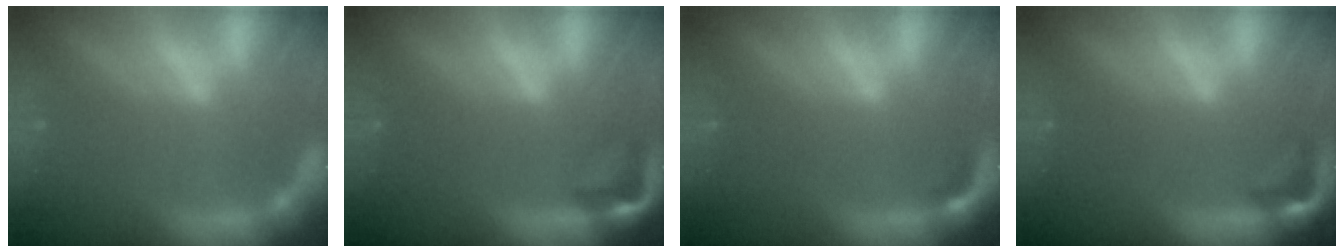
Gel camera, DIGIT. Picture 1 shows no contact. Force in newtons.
{"total": 2.9}
{"total": 0.9}
{"total": 2.4}